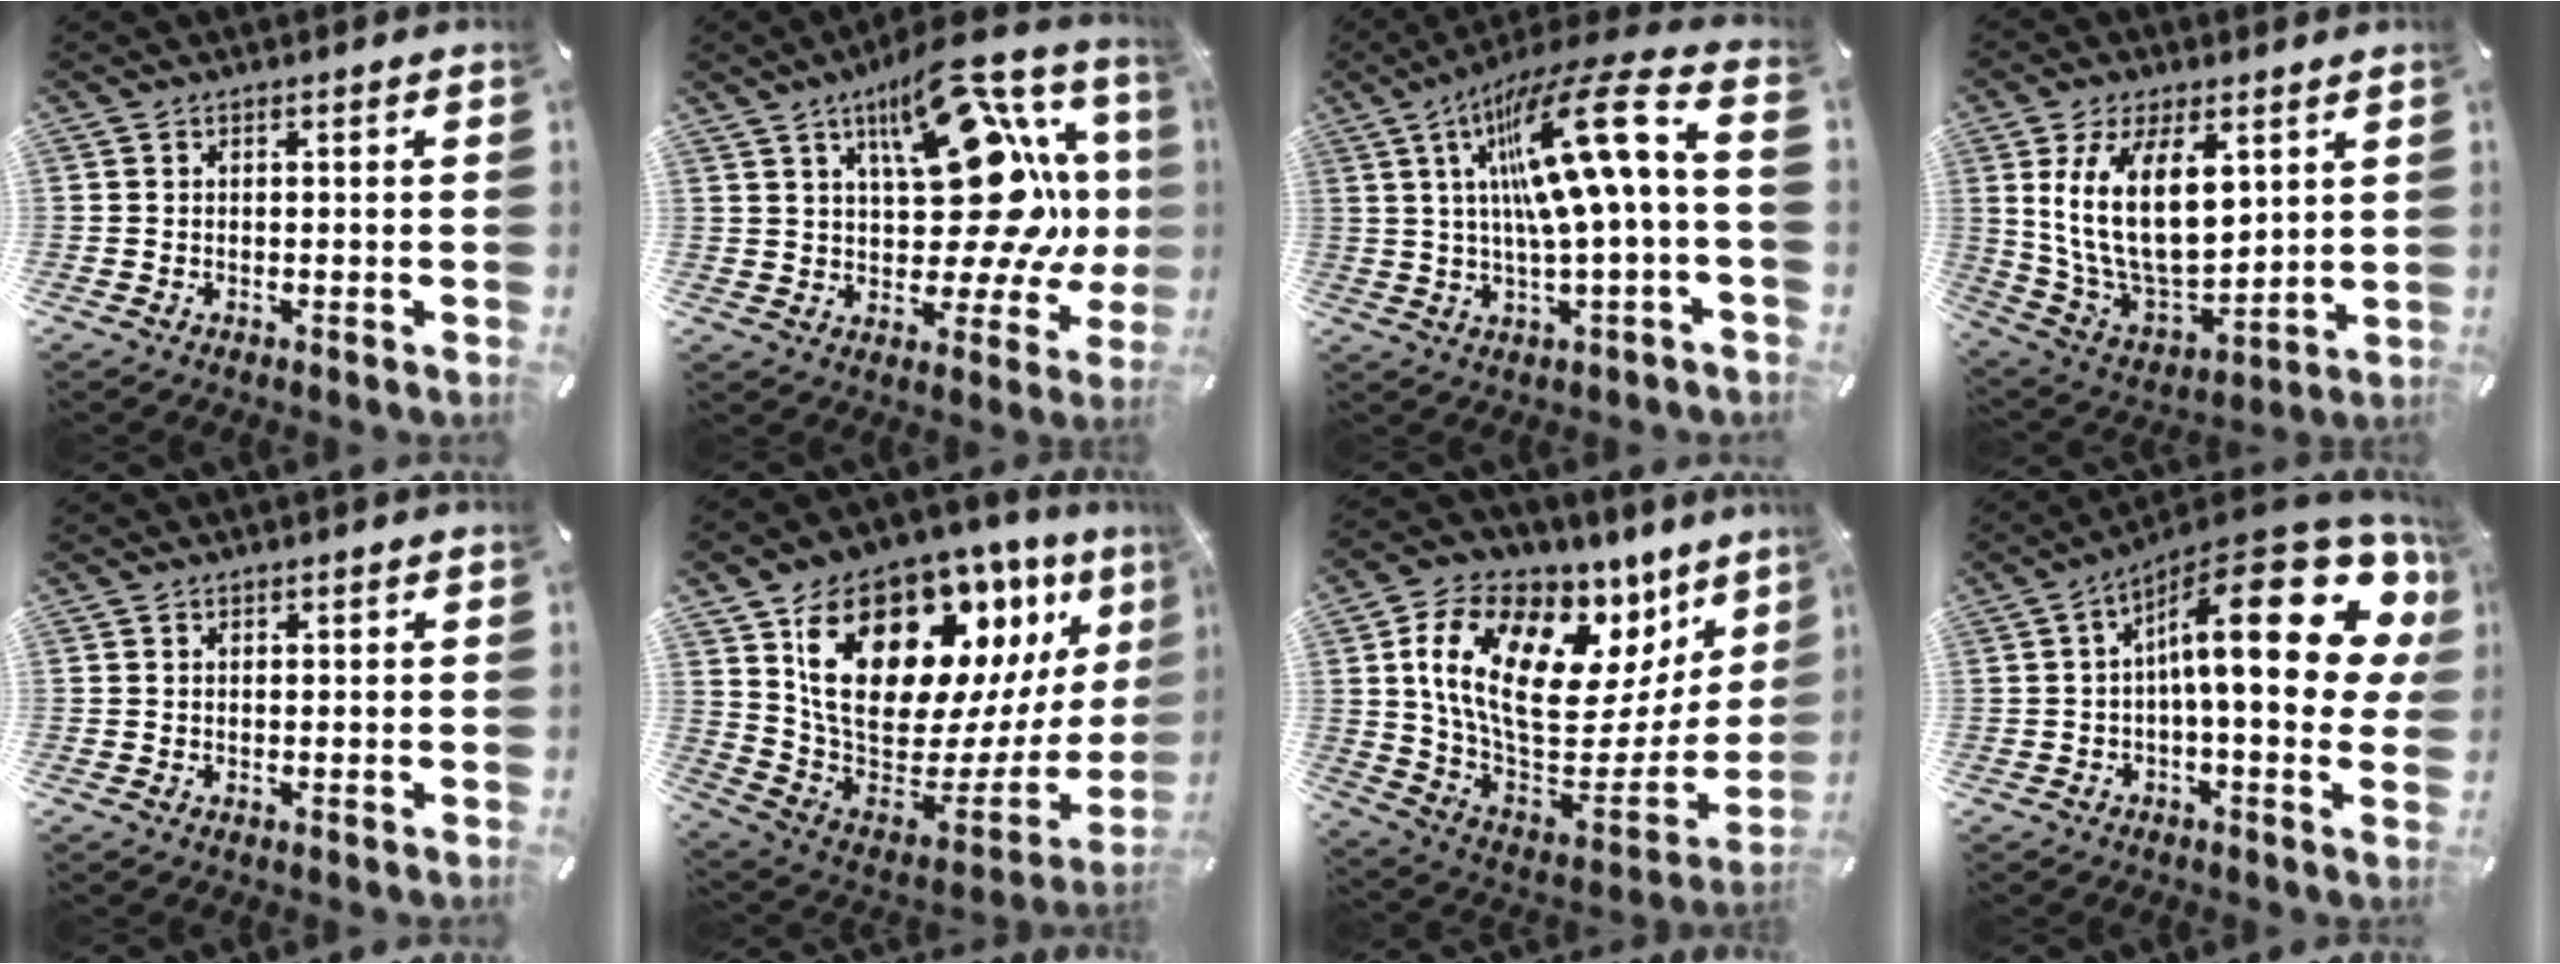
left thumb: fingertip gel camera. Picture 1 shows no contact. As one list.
[{"total": 25.9, "force": [7.2, 13.2, 21.0], "torque": [-0.277, -0.048, 0.126]}, {"total": 20.3, "force": [5.0, 3.2, 19.5], "torque": [-0.356, -0.021, 0.064]}, {"total": 19.3, "force": [6.0, 11.2, 14.5], "torque": [-0.289, -0.030, 0.106]}, {"total": 0.6, "force": [0.3, 0.4, 0.3], "torque": [-0.005, 0.001, 0.006]}, {"total": 23.5, "force": [11.5, 14.1, 14.9], "torque": [-0.249, -0.086, 0.214]}, {"total": 23.0, "force": [8.7, 14.1, 16.0], "torque": [-0.270, -0.056, 0.151]}, {"total": 25.5, "force": [6.3, 8.7, 23.1], "torque": [-0.352, -0.049, 0.101]}]